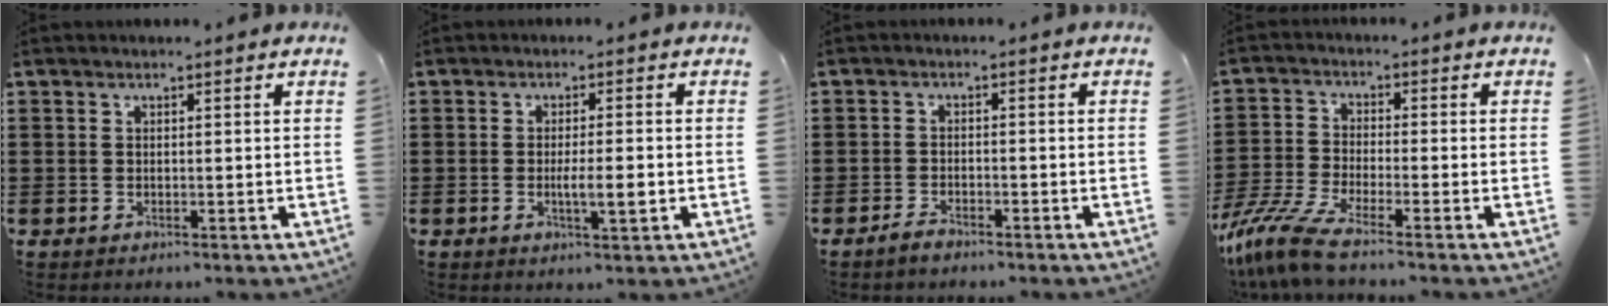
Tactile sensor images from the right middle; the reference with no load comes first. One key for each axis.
{"total": 3.8, "fx": -0.7, "fy": 0.7, "fz": 3.7, "tx": -0.062, "ty": 0.000, "tz": -0.013}
{"total": 1.8, "fx": -1.6, "fy": 0.3, "fz": 0.7, "tx": -0.015, "ty": 0.002, "tz": -0.032}
{"total": 7.0, "fx": -5.8, "fy": 0.5, "fz": 3.9, "tx": -0.107, "ty": -0.018, "tz": -0.121}